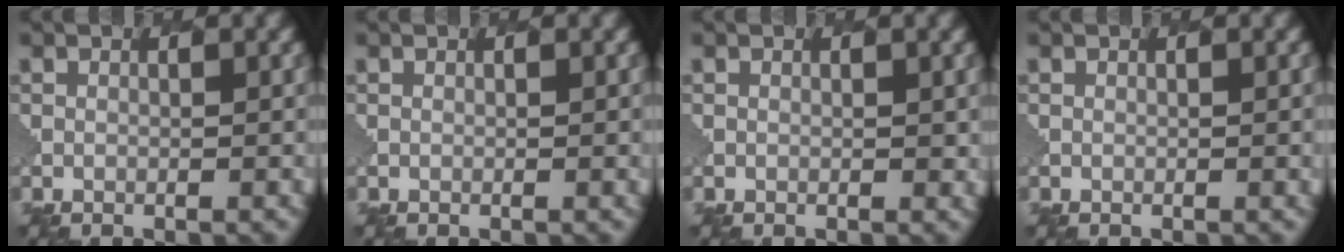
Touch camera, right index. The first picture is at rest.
{"total": 0.7, "force": [0.1, 0.3, 0.7], "torque": [-0.002, 0.000, 0.003]}
{"total": 0.9, "force": [0.2, 0.6, 0.7], "torque": [-0.007, -0.004, 0.006]}
{"total": 1.1, "force": [0.1, 0.4, 1.0], "torque": [-0.004, 0.002, 0.002]}